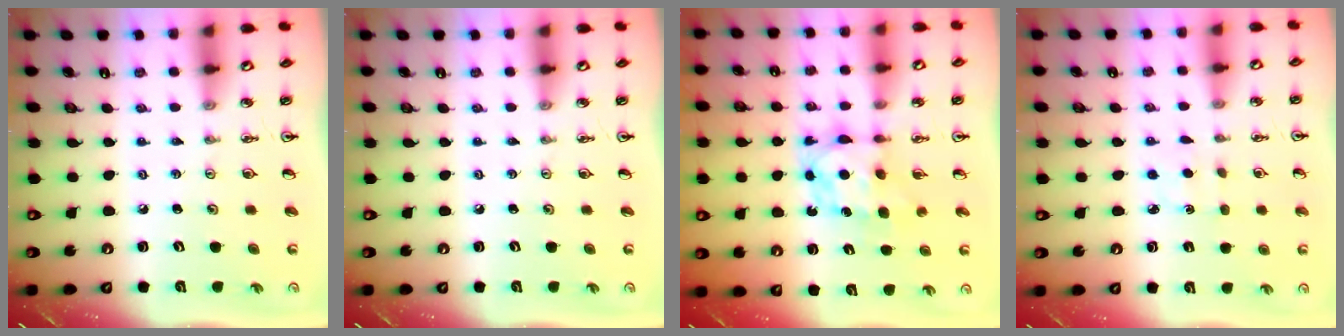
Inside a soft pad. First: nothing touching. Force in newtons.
{"total": 0.0}
{"total": 7.1, "press": 7.1, "slide": 0.5}
{"total": 2.7, "press": 2.6, "slide": 0.3}